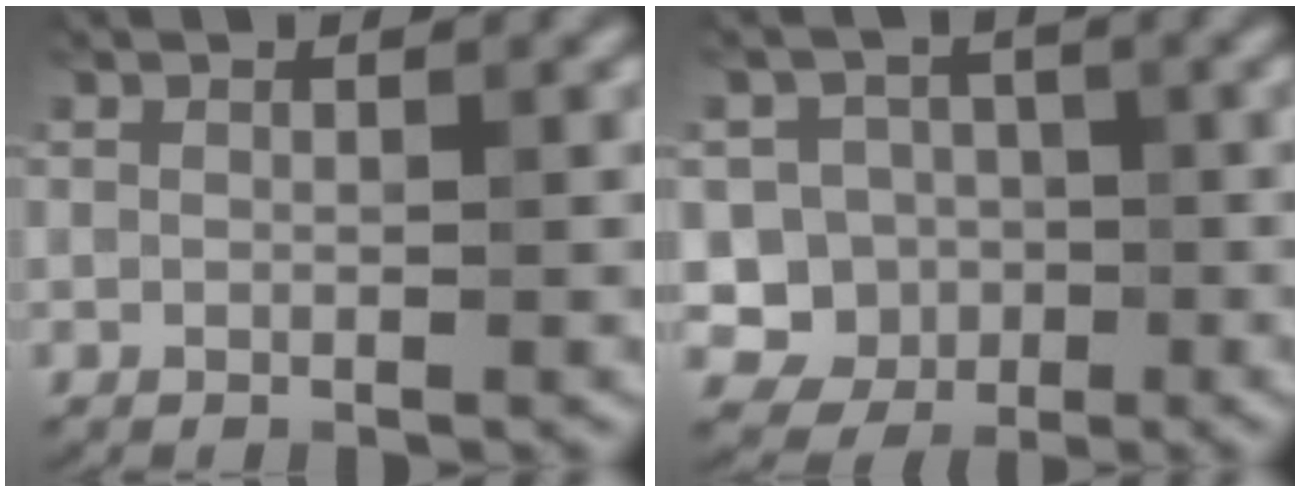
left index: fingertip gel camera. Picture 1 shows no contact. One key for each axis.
{"total": 4.9, "fx": -1.1, "fy": 4.6, "fz": 1.1, "tx": 0.008, "ty": 0.008, "tz": -0.044}